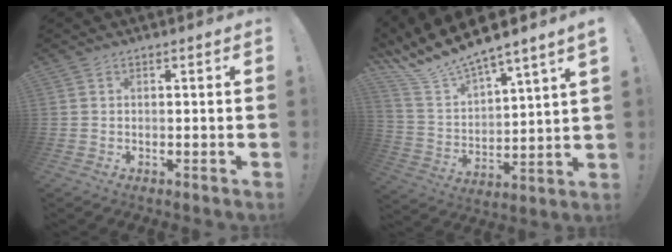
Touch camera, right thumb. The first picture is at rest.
{"total": 10.8, "force": [10.0, 0.5, 4.0], "torque": [-0.108, -0.090, 0.175]}